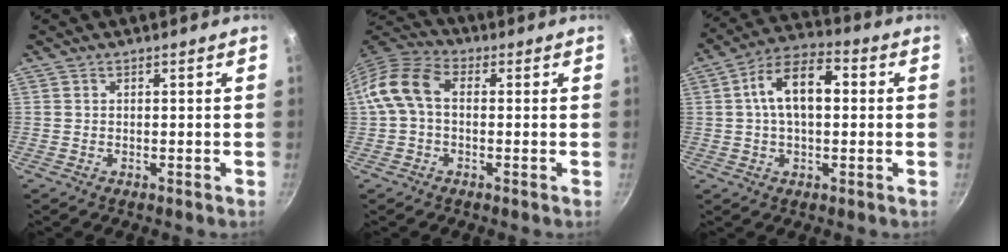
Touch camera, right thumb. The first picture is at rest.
{"total": 10.8, "force": [0.8, 7.0, 8.1], "torque": [-0.167, 0.031, 0.005]}
{"total": 11.1, "force": [1.6, 6.0, 9.2], "torque": [-0.160, 0.027, 0.021]}